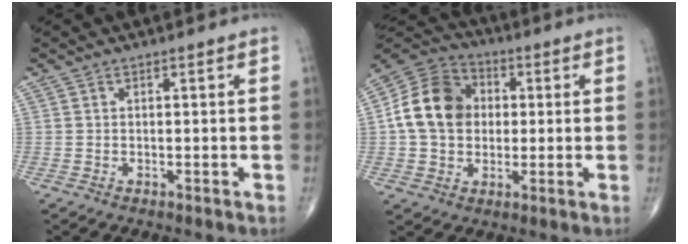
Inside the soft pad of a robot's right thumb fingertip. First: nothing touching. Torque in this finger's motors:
{"motor_torque": [0.58, 2.77, 0.48, -0.34, 0.11]}